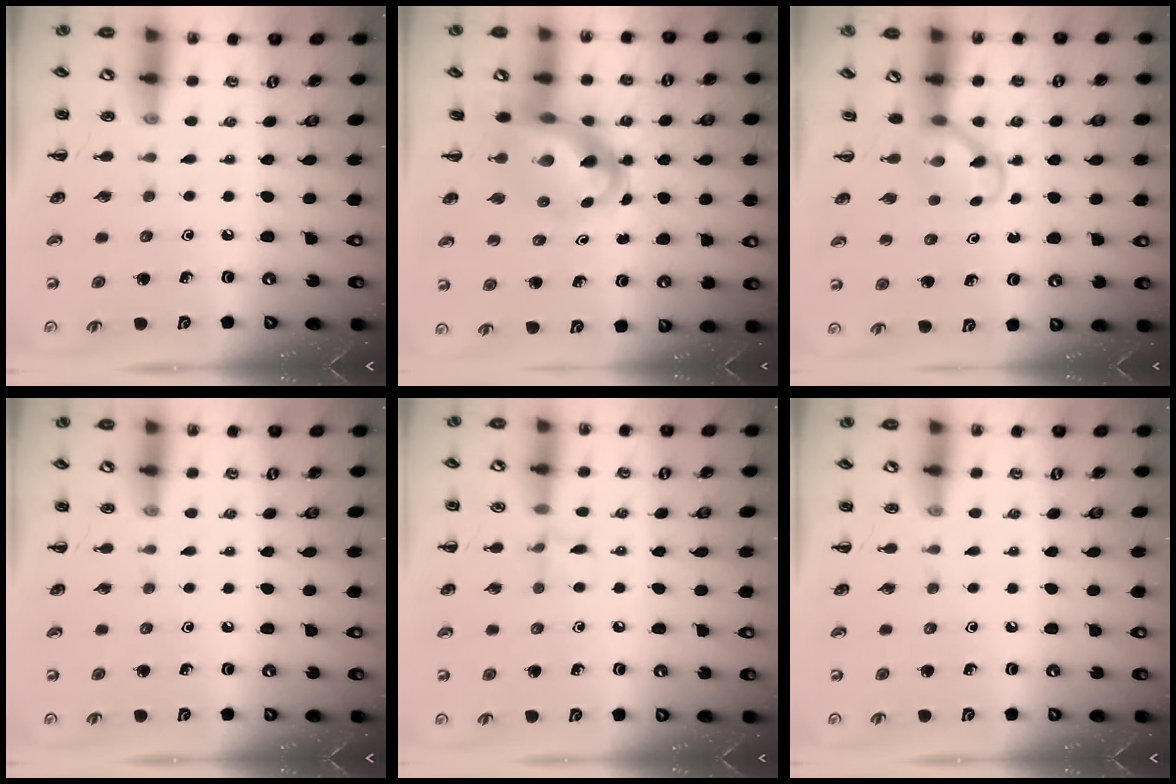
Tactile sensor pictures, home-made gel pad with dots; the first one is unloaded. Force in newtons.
{"total": 7.7, "press": 7.4, "slide": 2.3}
{"total": 3.7, "press": 3.6, "slide": 1.1}
{"total": 0.0}
{"total": 5.6, "press": 5.3, "slide": 1.8}
{"total": 0.0}